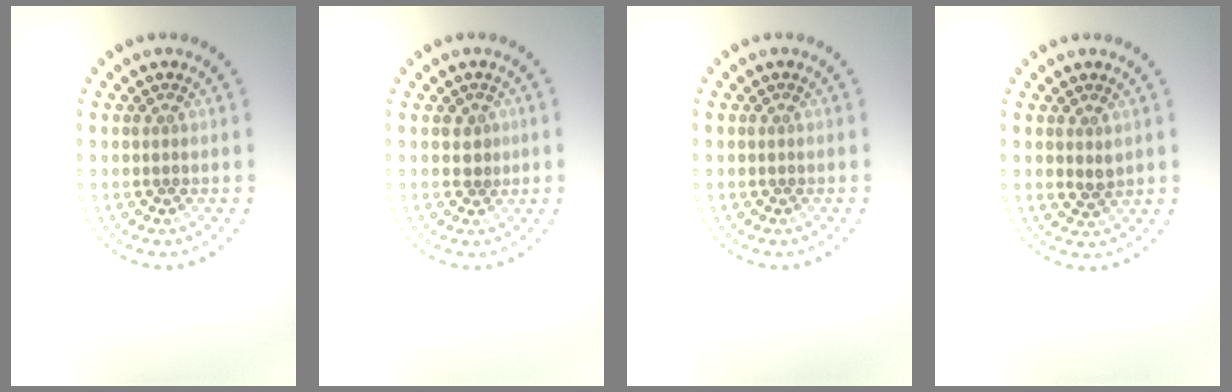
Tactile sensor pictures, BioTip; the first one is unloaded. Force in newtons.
{"total": 1.2, "press": 1.1, "slide": 0.6}
{"total": 0.0}
{"total": 1.0, "press": 0.9, "slide": 0.4}